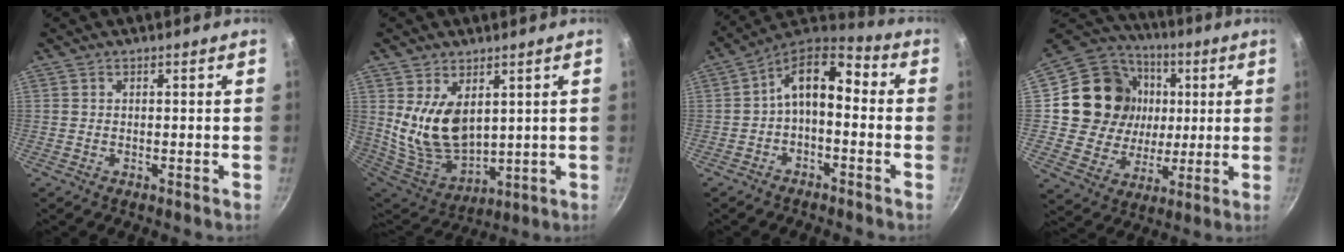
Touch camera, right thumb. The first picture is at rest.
{"total": 14.1, "force": [4.3, 8.7, 10.2], "torque": [-0.174, -0.057, 0.103]}
{"total": 10.9, "force": [-0.8, 6.4, 8.9], "torque": [-0.140, 0.051, -0.027]}
{"total": 20.0, "force": [3.3, 17.6, 8.9], "torque": [-0.144, 0.011, 0.059]}